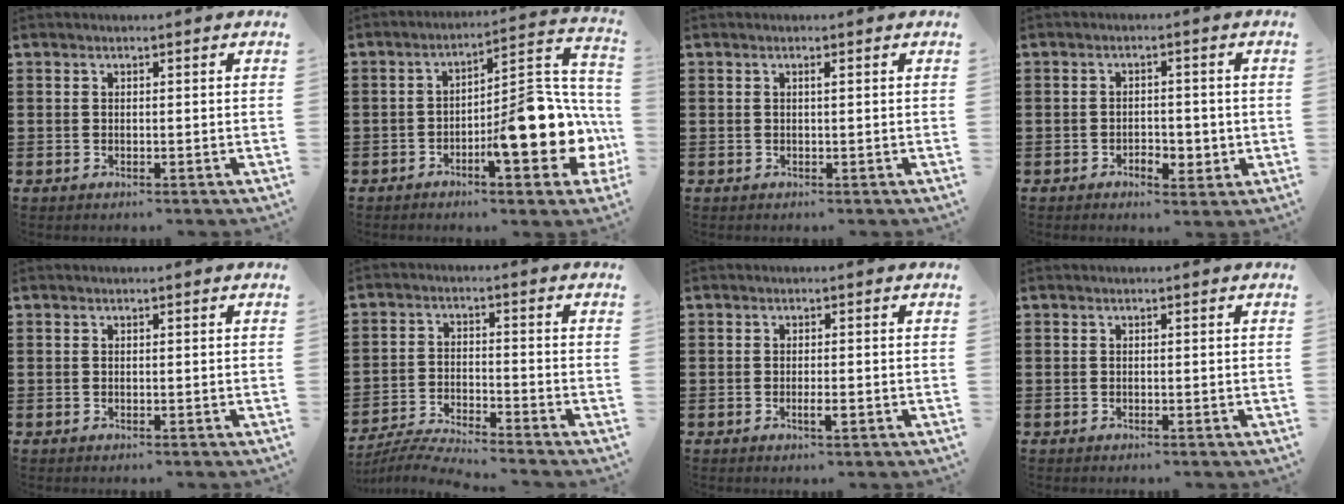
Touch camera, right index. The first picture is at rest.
{"total": 12.3, "force": [-3.9, 4.1, 10.9], "torque": [-0.139, -0.016, -0.072]}
{"total": 0.5, "force": [0.1, -0.2, 0.5], "torque": [-0.008, -0.001, 0.002]}
{"total": 2.9, "force": [-1.3, 1.8, 1.9], "torque": [-0.030, 0.000, -0.028]}
{"total": 0.0}
{"total": 4.8, "force": [-4.7, -0.3, 1.0], "torque": [-0.033, -0.012, -0.099]}
{"total": 1.7, "force": [-0.7, 0.3, 1.6], "torque": [-0.027, -0.001, -0.011]}
{"total": 0.0}